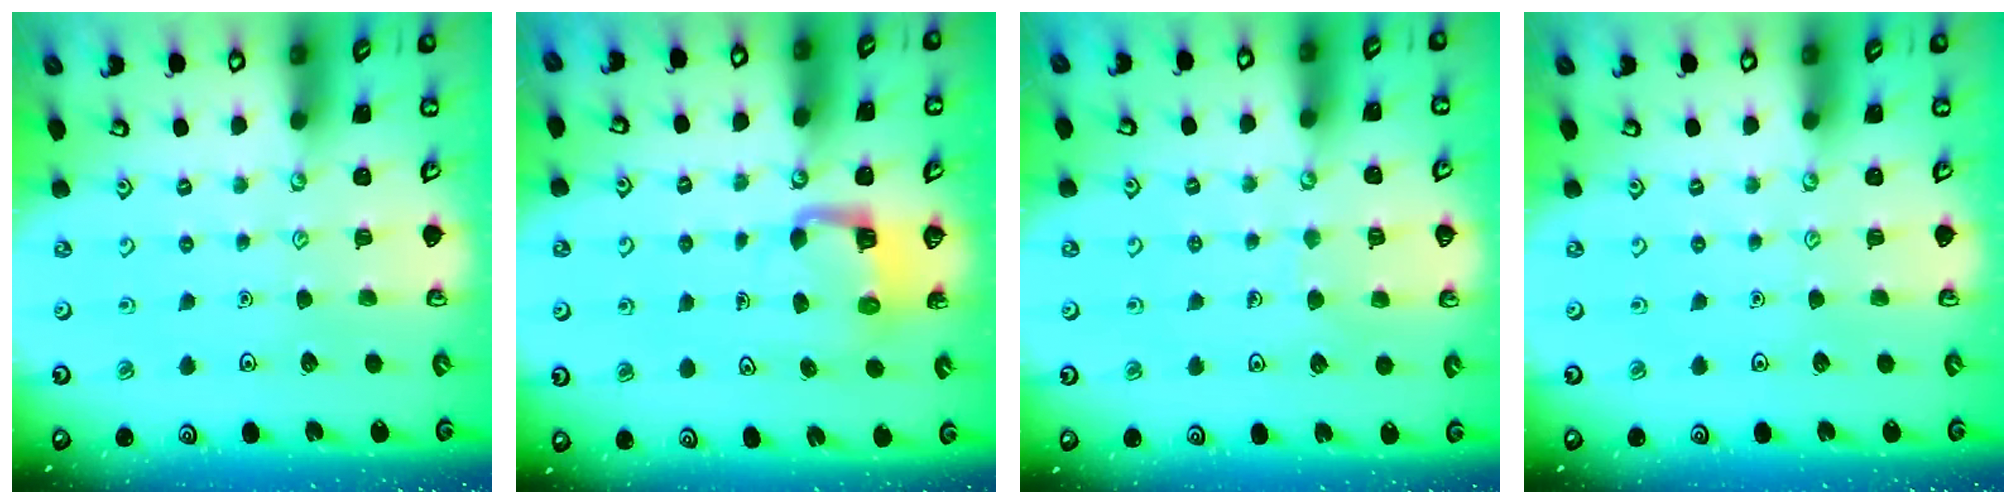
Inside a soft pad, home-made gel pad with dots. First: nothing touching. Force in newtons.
{"total": 4.5, "press": 4.5, "slide": 0.1}
{"total": 4.2, "press": 4.2, "slide": 0.3}
{"total": 0.0}